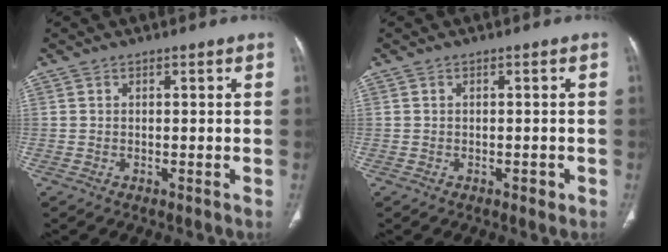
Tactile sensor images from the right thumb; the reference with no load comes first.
{"total": 1.2, "force": [-0.6, 0.7, 0.7], "torque": [-0.007, 0.001, -0.010]}